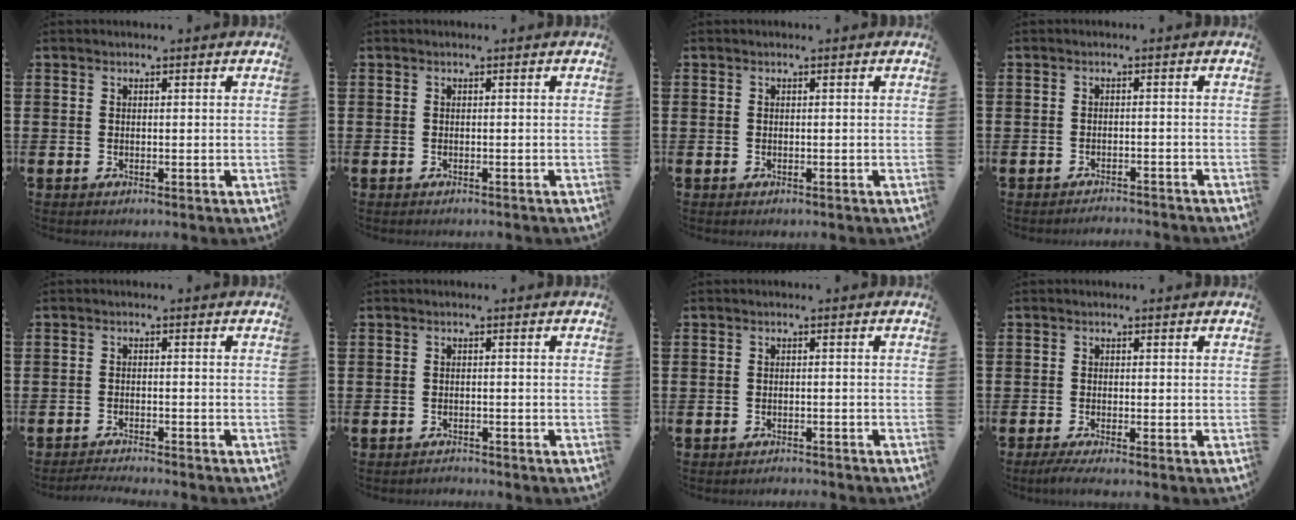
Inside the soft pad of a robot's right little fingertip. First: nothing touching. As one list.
[{"total": 0.0}, {"total": 0.0}, {"total": 1.4, "force": [-1.4, -0.1, -0.1], "torque": [-0.001, 0.004, -0.030]}, {"total": 1.6, "force": [-1.6, -0.2, 0.1], "torque": [-0.003, 0.003, -0.032]}, {"total": 1.0, "force": [-1.0, 0.0, -0.1], "torque": [-0.001, 0.002, -0.022]}, {"total": 1.1, "force": [-1.1, -0.1, -0.1], "torque": [-0.002, 0.002, -0.023]}, {"total": 1.3, "force": [-0.8, 0.0, 1.1], "torque": [-0.017, -0.001, -0.015]}]